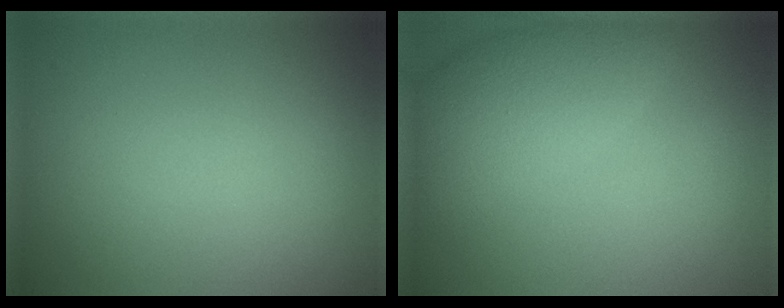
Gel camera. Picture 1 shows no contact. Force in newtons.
{"total": 5.4, "press": 5.3, "slide": 0.2}